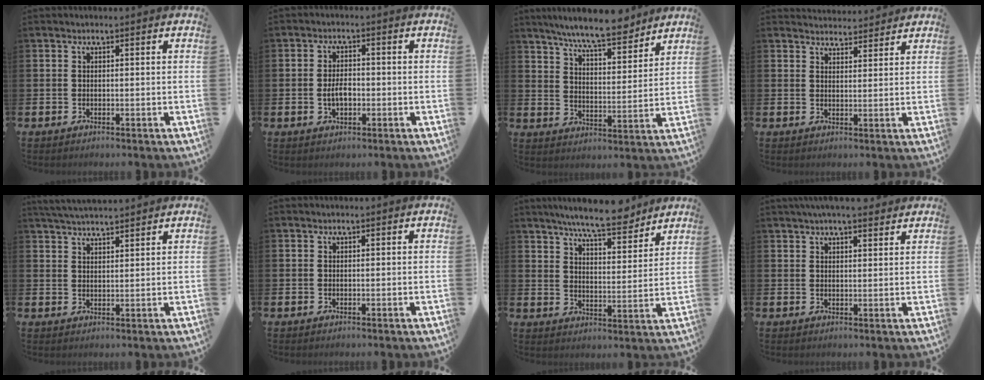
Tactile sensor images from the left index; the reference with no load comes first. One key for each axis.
{"total": 3.1, "fx": -0.5, "fy": 1.8, "fz": 2.5, "tx": -0.034, "ty": -0.001, "tz": -0.012}
{"total": 8.8, "fx": 8.2, "fy": 0.8, "fz": 3.3, "tx": -0.076, "ty": -0.044, "tz": 0.145}
{"total": 3.5, "fx": 3.4, "fy": 0.6, "fz": -0.2, "tx": 0.004, "ty": -0.021, "tz": 0.061}
{"total": 3.8, "fx": 3.8, "fy": 0.1, "fz": 0.6, "tx": -0.019, "ty": -0.014, "tz": 0.069}
{"total": 0.0}
{"total": 8.6, "fx": 8.0, "fy": 1.0, "fz": 3.0, "tx": -0.061, "ty": -0.042, "tz": 0.140}
{"total": 4.2, "fx": 3.8, "fy": 0.5, "fz": 1.5, "tx": -0.037, "ty": -0.009, "tz": 0.069}